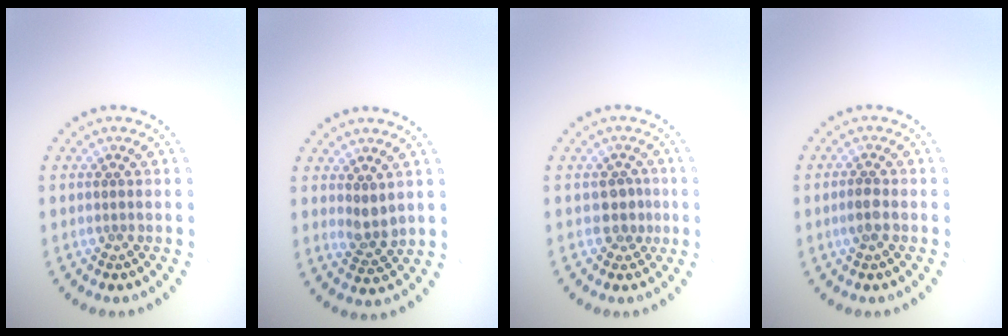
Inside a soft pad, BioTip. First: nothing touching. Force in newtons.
{"total": 1.9, "press": 1.7, "slide": 0.9}
{"total": 1.7, "press": 1.5, "slide": 0.9}
{"total": 1.5, "press": 1.4, "slide": 0.3}